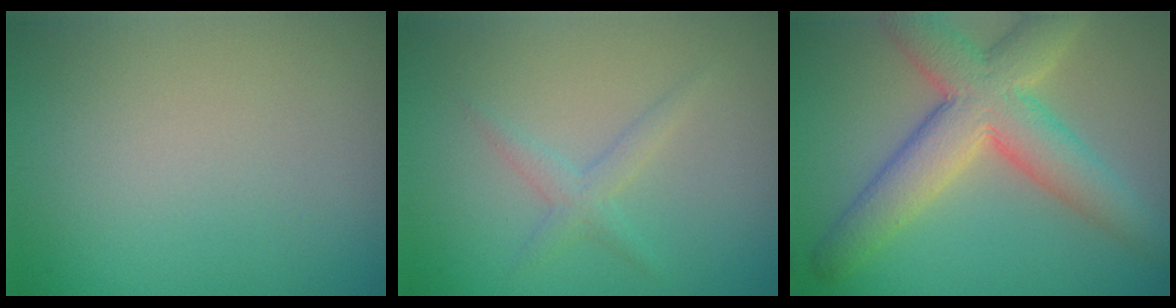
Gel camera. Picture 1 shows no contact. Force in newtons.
{"total": 1.6, "press": 1.6, "slide": 0.1}
{"total": 7.8, "press": 7.8, "slide": 0.5}